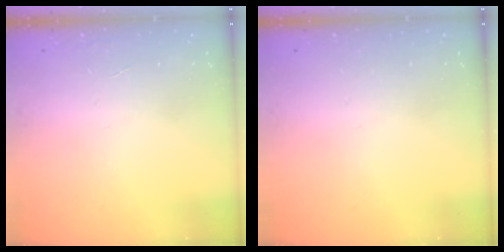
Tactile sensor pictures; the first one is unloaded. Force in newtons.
{"total": 0.0}